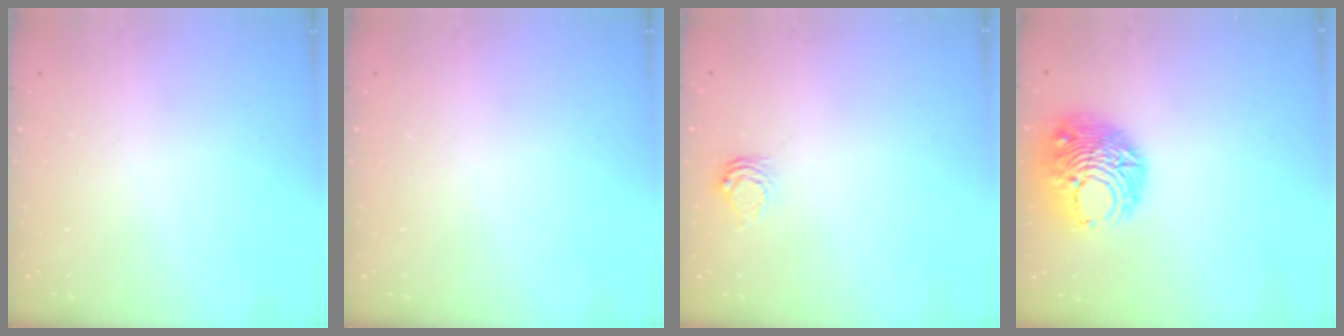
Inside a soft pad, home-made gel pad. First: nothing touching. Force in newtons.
{"total": 0.0}
{"total": 3.9, "press": 3.8, "slide": 0.4}
{"total": 10.7, "press": 10.6, "slide": 1.3}